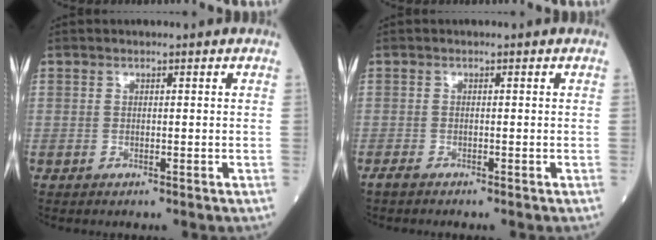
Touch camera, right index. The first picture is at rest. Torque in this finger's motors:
{"motor_torque": [0.25, -0.13, -0.03, 0.00]}